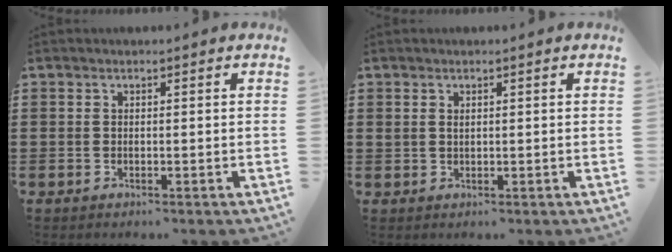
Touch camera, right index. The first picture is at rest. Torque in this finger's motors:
{"motor_torque": [-0.45, 0.43, -0.05, -0.01]}